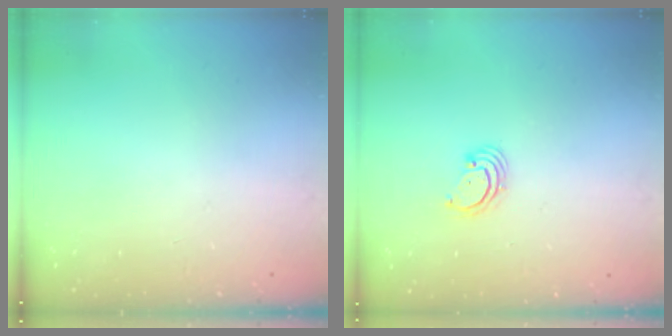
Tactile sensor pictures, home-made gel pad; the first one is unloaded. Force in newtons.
{"total": 2.5, "press": 2.5, "slide": 0.3}